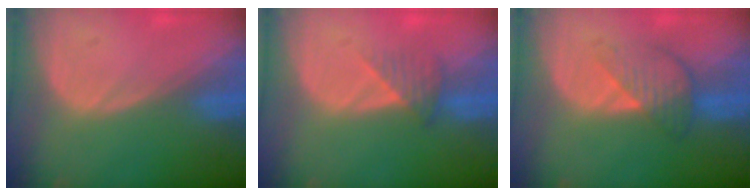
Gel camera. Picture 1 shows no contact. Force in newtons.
{"total": 3.3, "press": 2.9, "slide": 1.5}
{"total": 4.8, "press": 4.8, "slide": 0.3}